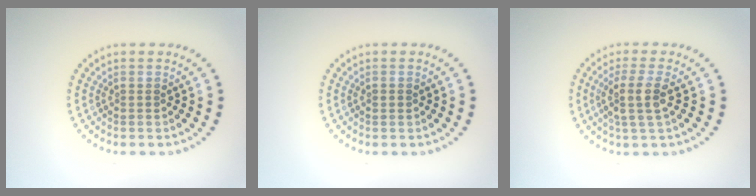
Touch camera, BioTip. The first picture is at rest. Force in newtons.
{"total": 0.8, "press": 0.8, "slide": 0.2}
{"total": 3.1, "press": 2.5, "slide": 1.8}